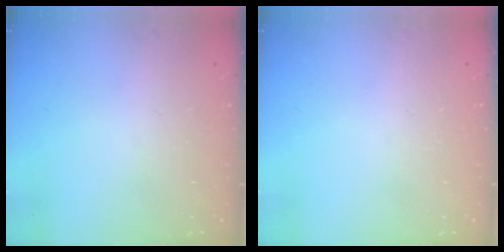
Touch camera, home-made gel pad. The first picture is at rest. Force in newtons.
{"total": 0.0}